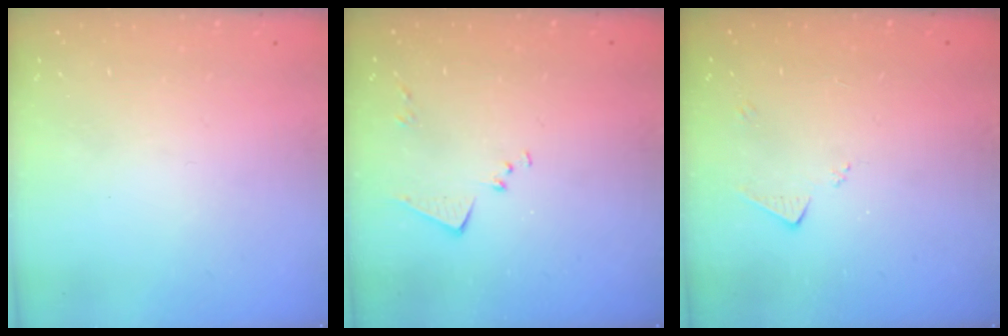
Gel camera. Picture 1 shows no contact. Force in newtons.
{"total": 6.8, "press": 6.8, "slide": 0.6}
{"total": 5.0, "press": 4.9, "slide": 0.7}